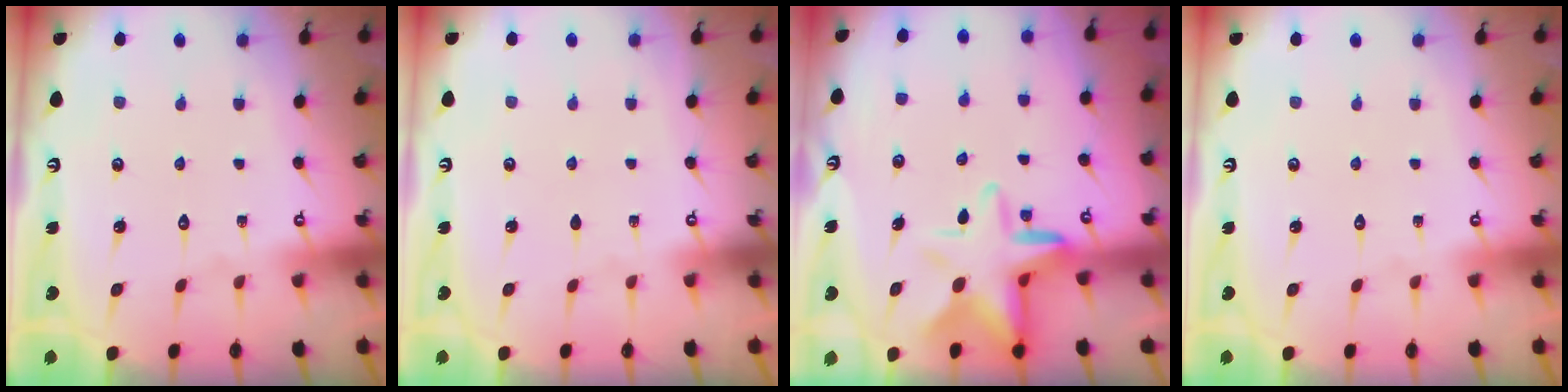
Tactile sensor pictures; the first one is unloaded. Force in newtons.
{"total": 0.0}
{"total": 9.5, "press": 9.1, "slide": 2.7}
{"total": 0.0}